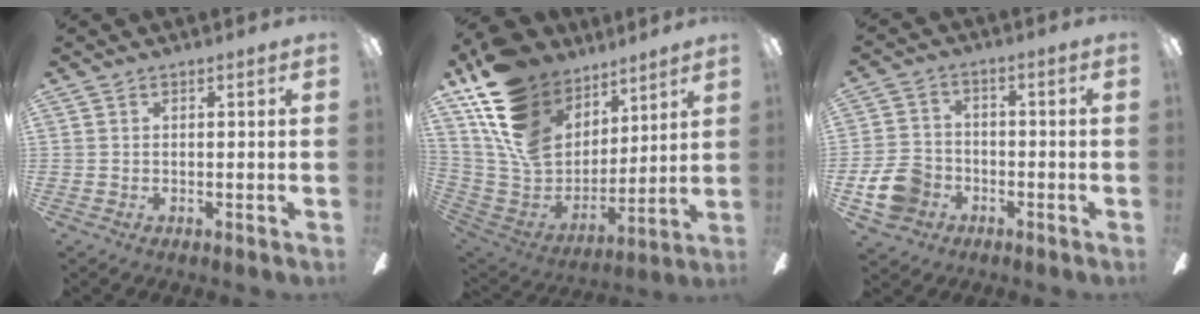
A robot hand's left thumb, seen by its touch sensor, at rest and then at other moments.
{"total": 20.1, "force": [10.5, 14.1, 9.7], "torque": [-0.213, -0.057, 0.201]}
{"total": 10.3, "force": [-3.9, 8.0, 5.0], "torque": [-0.131, 0.030, -0.073]}